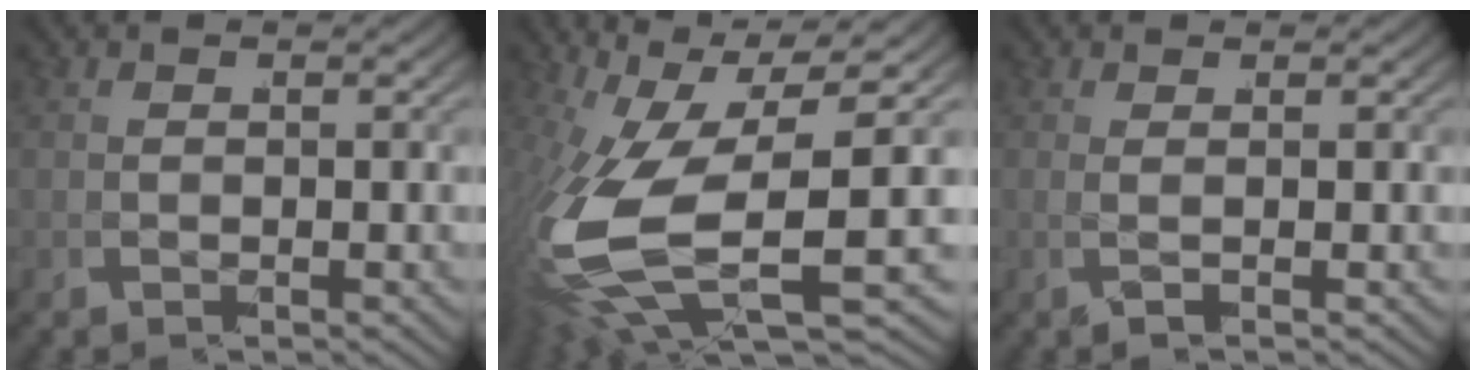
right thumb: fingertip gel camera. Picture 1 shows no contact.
{"total": 14.3, "force": [0.0, 7.6, 12.1], "torque": [-0.277, -0.062, 0.035]}
{"total": 1.0, "force": [0.3, -0.3, 0.9], "torque": [-0.028, -0.002, 0.008]}